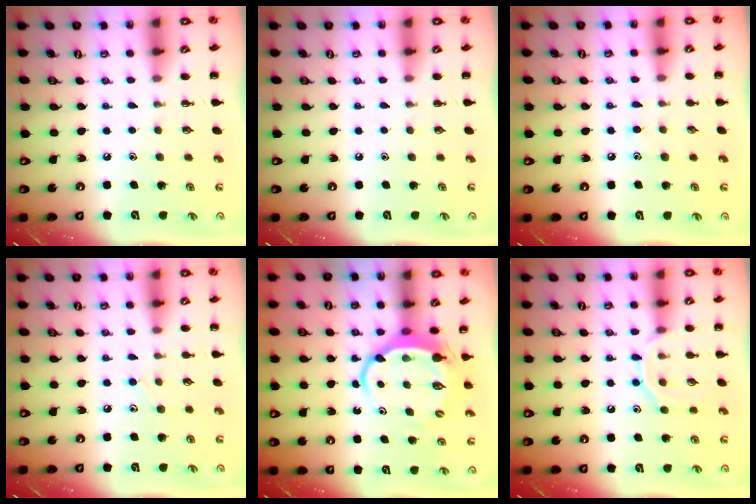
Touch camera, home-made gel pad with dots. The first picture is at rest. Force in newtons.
{"total": 0.0}
{"total": 5.3, "press": 5.0, "slide": 1.7}
{"total": 7.0, "press": 6.7, "slide": 2.0}
{"total": 6.9, "press": 6.8, "slide": 1.2}
{"total": 9.0, "press": 9.0, "slide": 0.8}